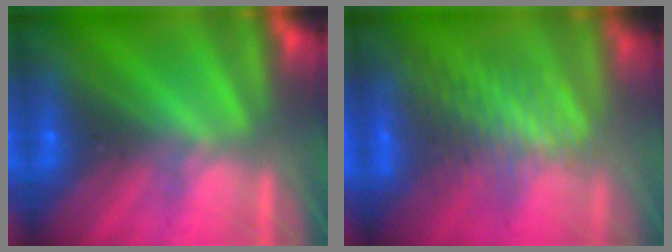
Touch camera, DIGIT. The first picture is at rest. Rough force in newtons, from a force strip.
{"total": 3.1}